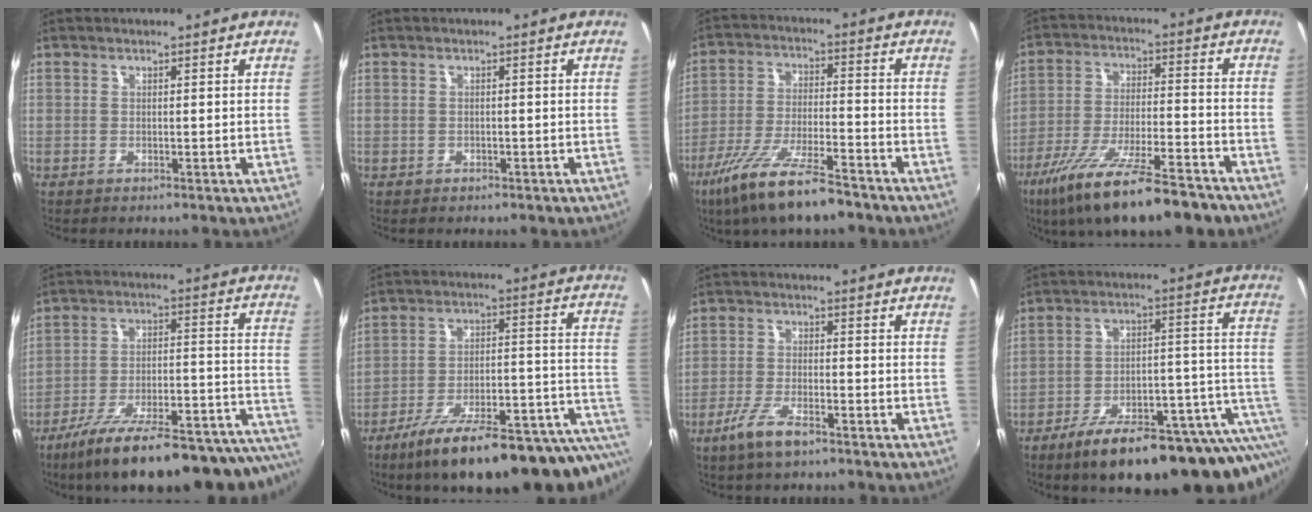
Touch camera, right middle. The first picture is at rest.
{"total": 1.0, "force": [-0.6, 0.8, 0.4], "torque": [-0.009, -0.001, -0.004]}
{"total": 14.4, "force": [-10.4, 2.9, 9.6], "torque": [-0.196, -0.031, -0.185]}
{"total": 18.8, "force": [-13.7, 3.8, 12.3], "torque": [-0.233, -0.044, -0.221]}
{"total": 29.3, "force": [-23.2, 5.7, 16.9], "torque": [-0.225, -0.047, -0.329]}
{"total": 25.1, "force": [-15.8, 5.7, 18.7], "torque": [-0.246, -0.036, -0.227]}
{"total": 6.3, "force": [-4.3, 1.6, 4.3], "torque": [-0.103, -0.009, -0.081]}
{"total": 25.0, "force": [-15.7, 7.6, 18.0], "torque": [-0.229, -0.020, -0.214]}